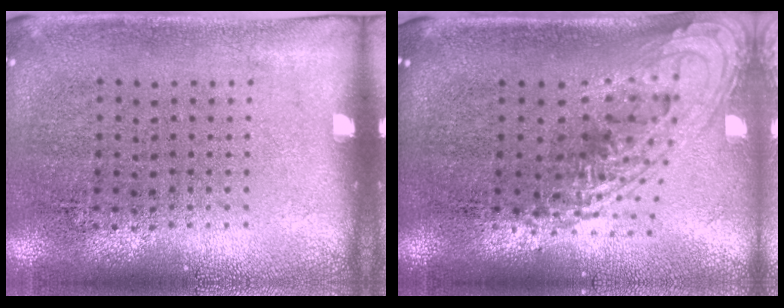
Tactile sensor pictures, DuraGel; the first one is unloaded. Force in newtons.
{"total": 2.0, "press": 1.5, "slide": 1.3}